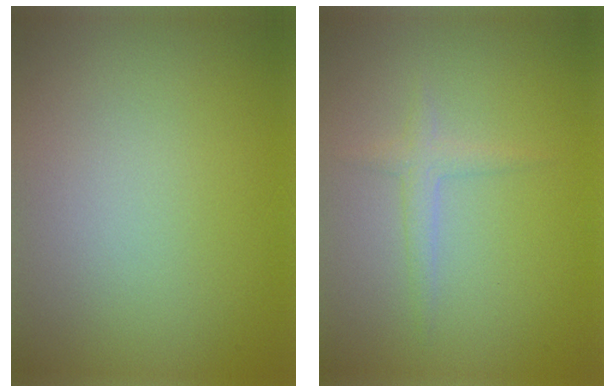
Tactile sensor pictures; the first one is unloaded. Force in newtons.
{"total": 1.3, "press": 1.3, "slide": 0.1}